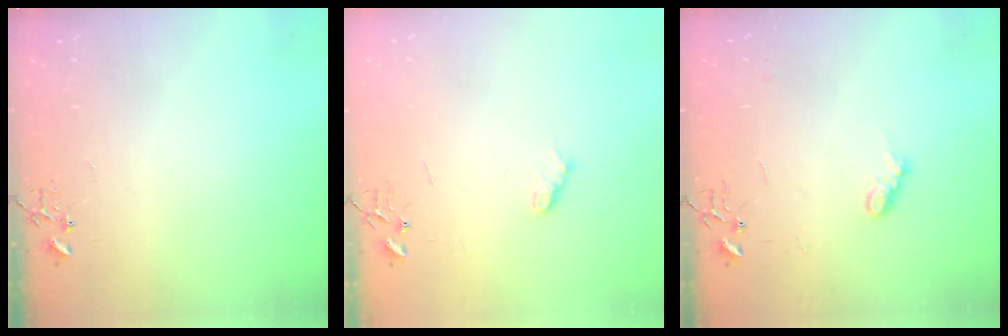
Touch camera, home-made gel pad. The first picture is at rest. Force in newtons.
{"total": 7.2, "press": 7.1, "slide": 0.7}
{"total": 7.6, "press": 7.6, "slide": 0.5}